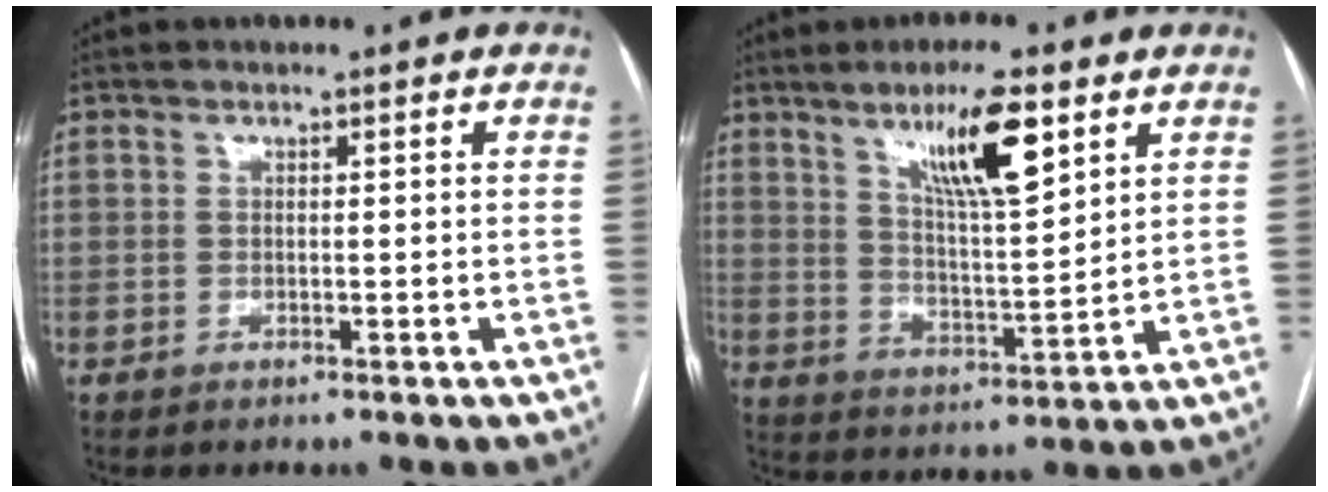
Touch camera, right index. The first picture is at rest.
{"total": 11.2, "force": [6.4, 1.6, 9.1], "torque": [-0.160, -0.001, 0.110]}